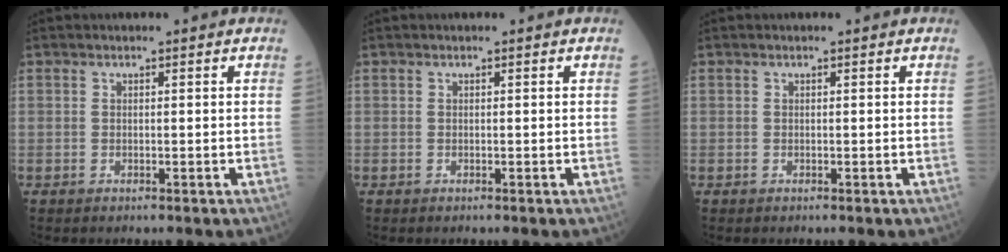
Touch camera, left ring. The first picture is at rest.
{"total": 0.0}
{"total": 0.0}